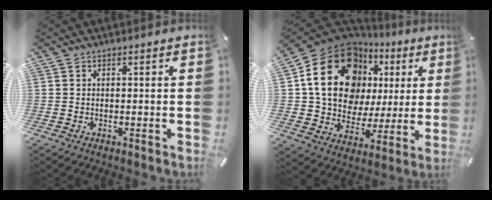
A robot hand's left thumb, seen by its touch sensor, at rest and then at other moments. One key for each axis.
{"total": 22.2, "fx": 7.6, "fy": 16.5, "fz": 12.7, "tx": -0.227, "ty": -0.038, "tz": 0.136}